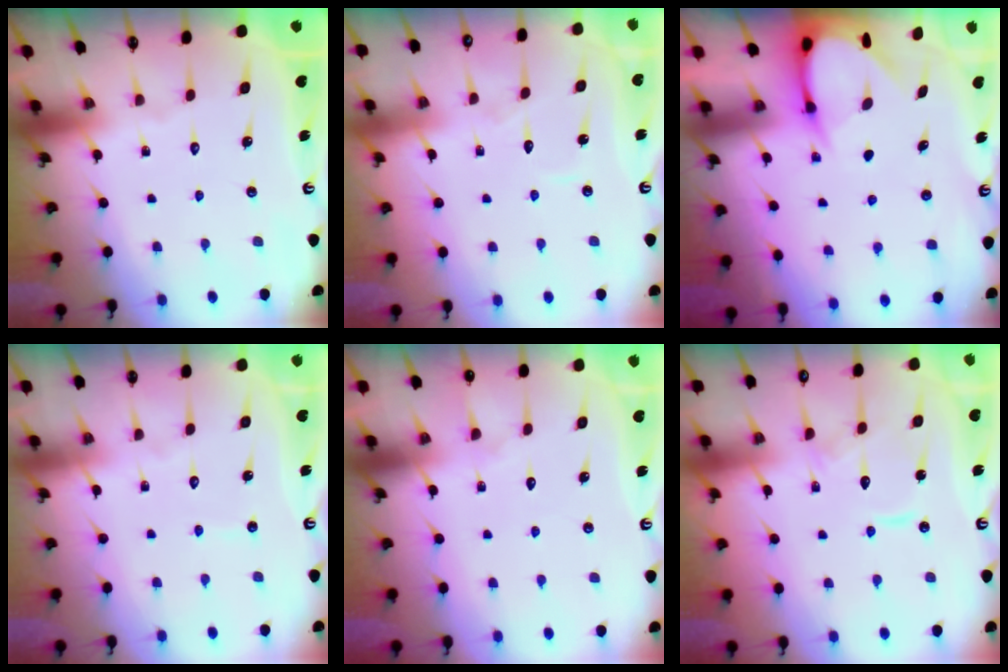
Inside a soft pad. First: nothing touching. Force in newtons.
{"total": 2.7, "press": 2.7, "slide": 0.2}
{"total": 4.9, "press": 4.9, "slide": 0.3}
{"total": 2.6, "press": 2.6, "slide": 0.2}
{"total": 5.0, "press": 5.0, "slide": 0.6}
{"total": 8.9, "press": 8.8, "slide": 0.7}